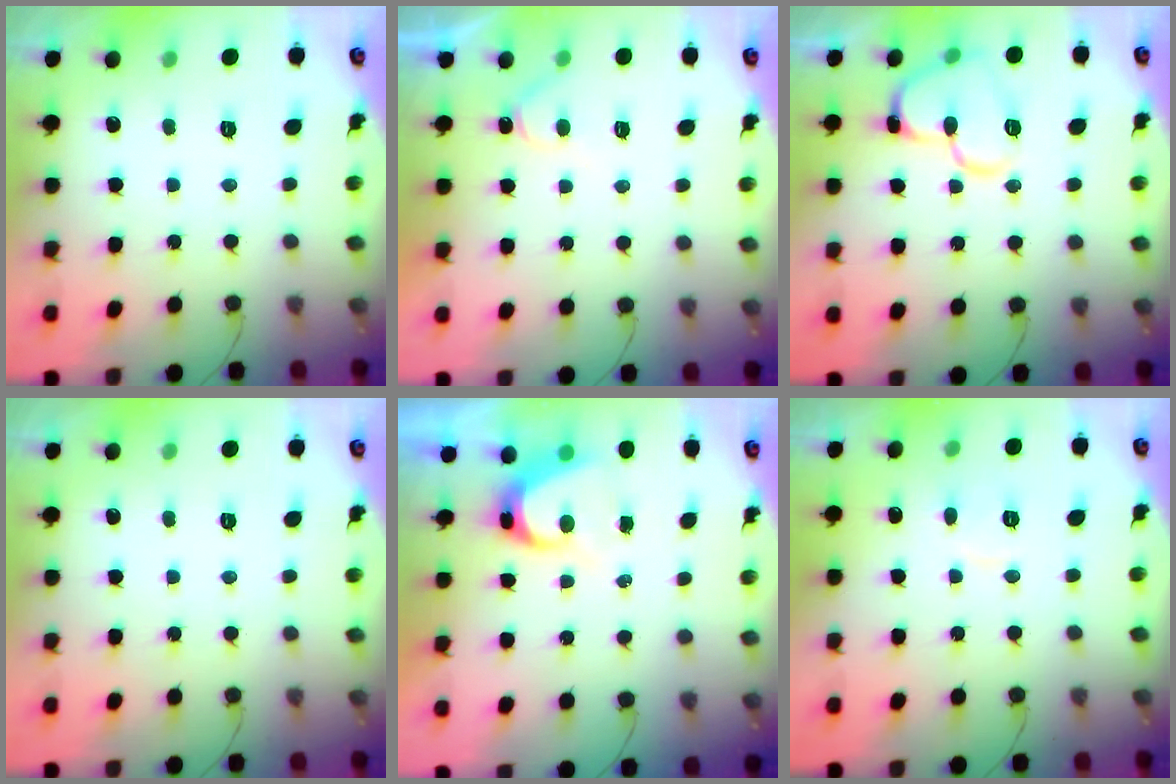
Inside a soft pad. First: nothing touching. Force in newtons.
{"total": 4.6, "press": 4.5, "slide": 0.4}
{"total": 13.1, "press": 13.1, "slide": 1.3}
{"total": 0.0}
{"total": 6.1, "press": 6.1, "slide": 0.4}
{"total": 5.6, "press": 5.6, "slide": 0.6}